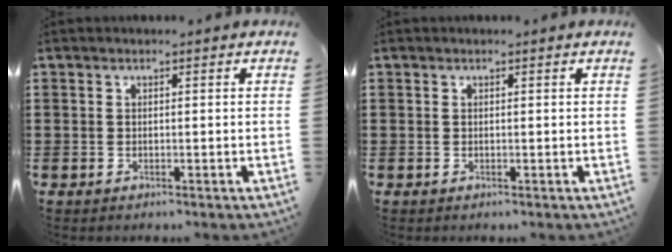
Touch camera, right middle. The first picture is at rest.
{"total": 0.0}